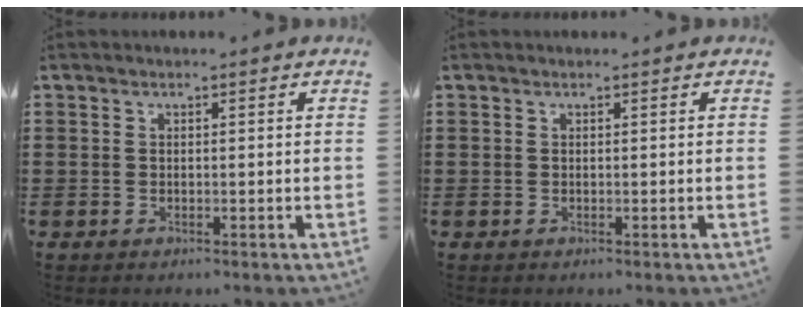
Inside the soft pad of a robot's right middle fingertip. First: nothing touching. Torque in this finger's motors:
{"motor_torque": [-0.03, 0.06, 0.02, -0.01]}